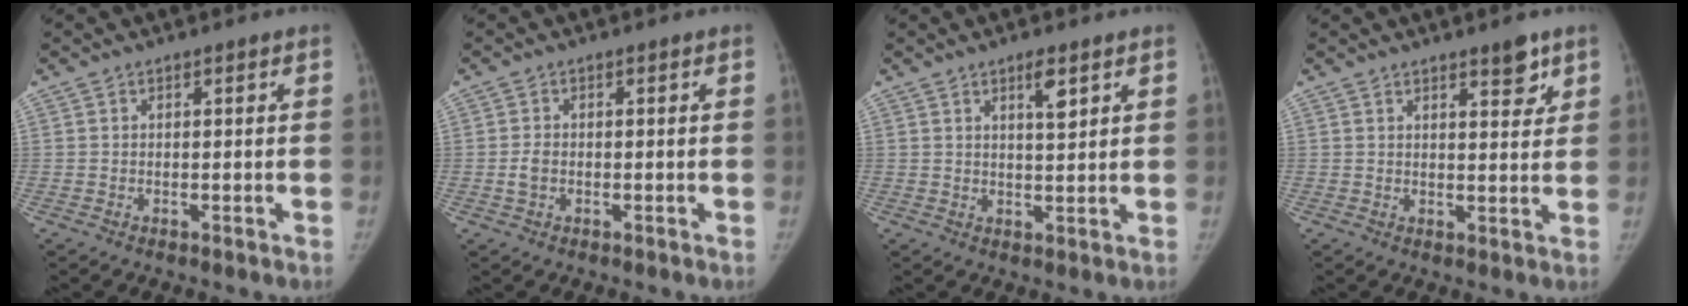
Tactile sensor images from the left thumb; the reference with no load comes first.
{"total": 2.0, "force": [-0.6, 1.4, 1.3], "torque": [-0.029, 0.006, -0.013]}
{"total": 3.7, "force": [2.0, 0.9, 2.9], "torque": [-0.041, -0.014, 0.033]}
{"total": 4.6, "force": [3.0, 1.5, 3.1], "torque": [-0.029, -0.020, 0.042]}